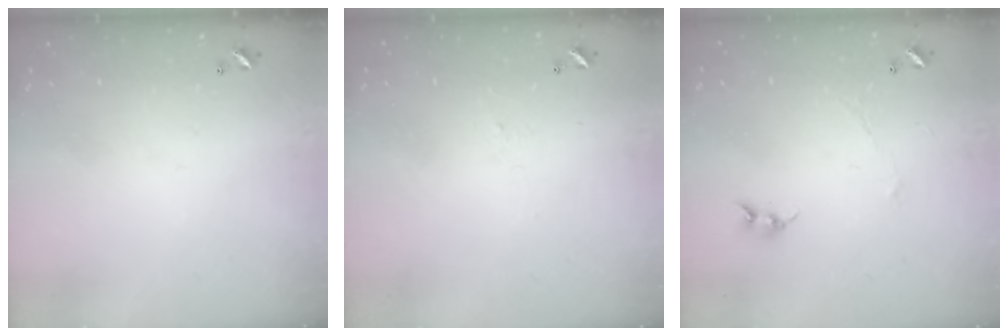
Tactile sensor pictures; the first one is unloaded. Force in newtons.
{"total": 2.1, "press": 2.1, "slide": 0.2}
{"total": 0.7, "press": 0.4, "slide": 0.6}